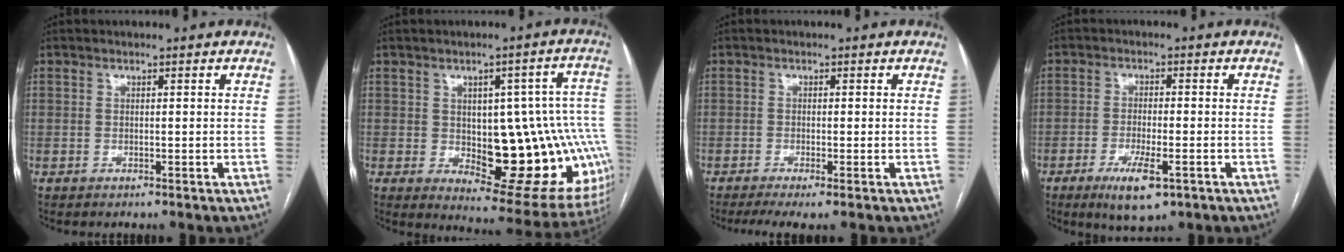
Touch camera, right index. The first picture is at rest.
{"total": 20.1, "force": [-2.2, 7.8, 18.4], "torque": [-0.147, 0.033, 0.001]}
{"total": 3.7, "force": [-2.4, 0.2, 2.8], "torque": [-0.049, -0.010, -0.042]}
{"total": 6.7, "force": [-3.4, 1.6, 5.6], "torque": [-0.103, -0.012, -0.052]}